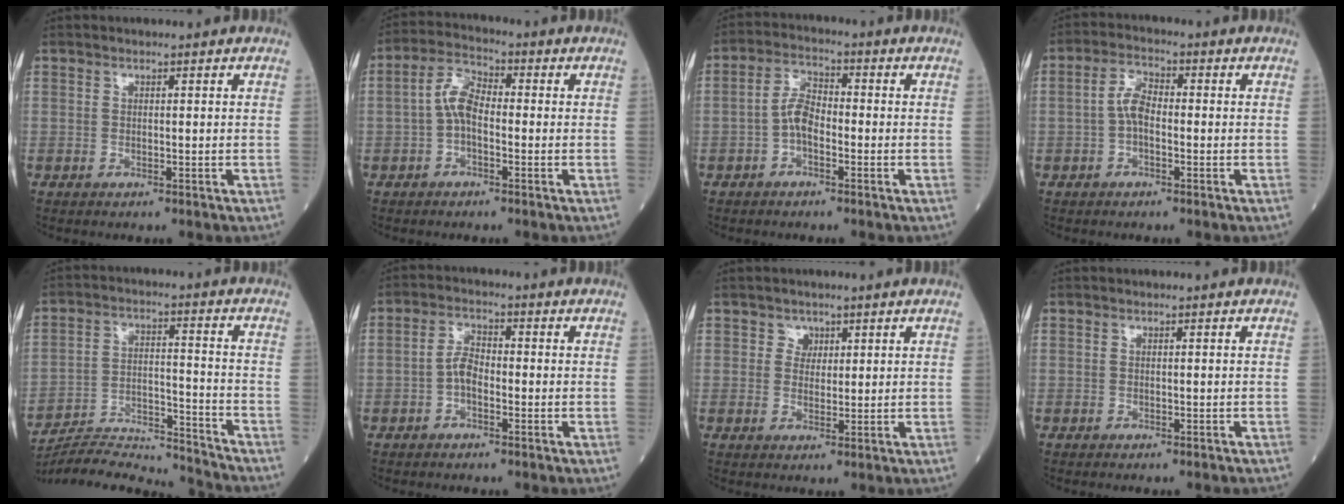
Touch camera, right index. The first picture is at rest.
{"total": 5.3, "force": [-0.7, 2.5, 4.7], "torque": [-0.093, 0.017, -0.019]}
{"total": 4.5, "force": [-1.3, 2.1, 3.7], "torque": [-0.072, 0.012, -0.030]}
{"total": 4.1, "force": [-0.6, 1.8, 3.6], "torque": [-0.073, 0.011, -0.015]}
{"total": 15.7, "force": [-15.6, -0.8, 2.1], "torque": [-0.038, 0.015, -0.252]}
{"total": 3.4, "force": [-1.0, 1.6, 2.8], "torque": [-0.053, 0.009, -0.024]}
{"total": 1.9, "force": [1.1, 1.6, 0.2], "torque": [0.005, -0.003, 0.013]}
{"total": 1.2, "force": [-1.1, 0.0, 0.4], "torque": [0.002, 0.003, -0.017]}